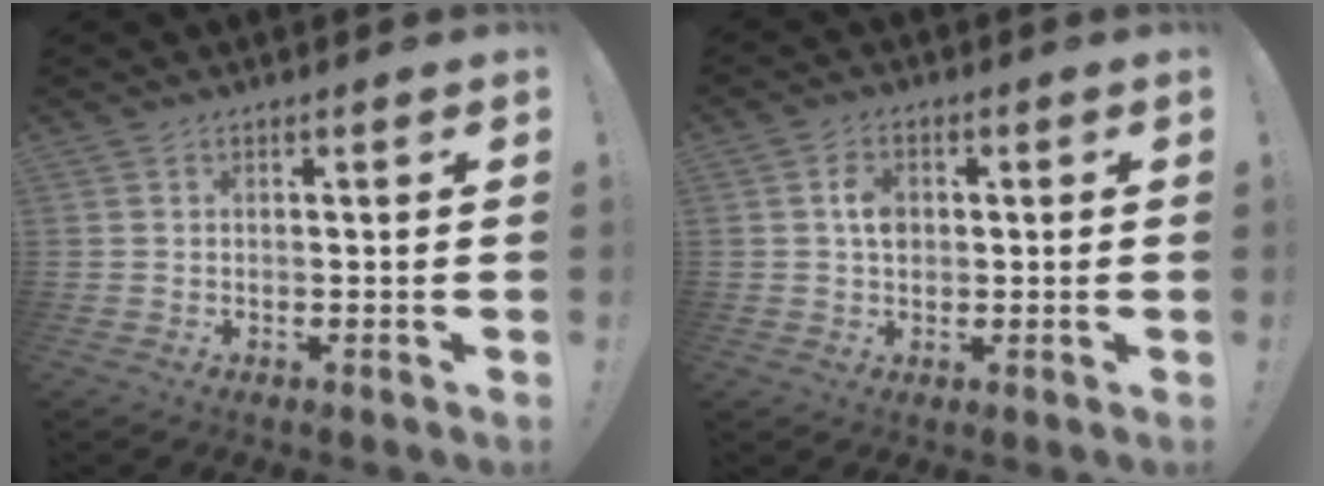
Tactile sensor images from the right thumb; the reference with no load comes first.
{"total": 5.5, "force": [0.7, 4.3, 3.4], "torque": [-0.049, 0.004, 0.013]}